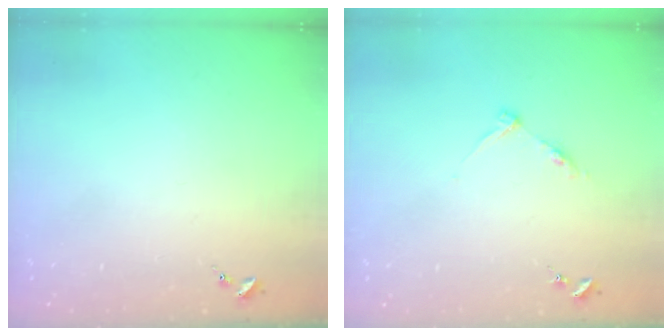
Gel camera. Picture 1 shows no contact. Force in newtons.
{"total": 5.1, "press": 5.0, "slide": 0.8}